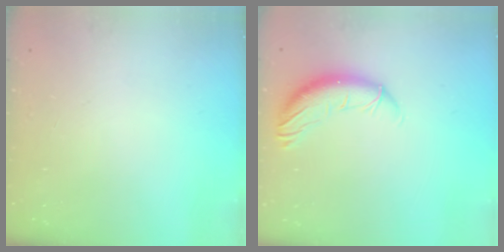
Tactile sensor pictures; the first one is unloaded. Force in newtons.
{"total": 12.0, "press": 11.7, "slide": 2.7}